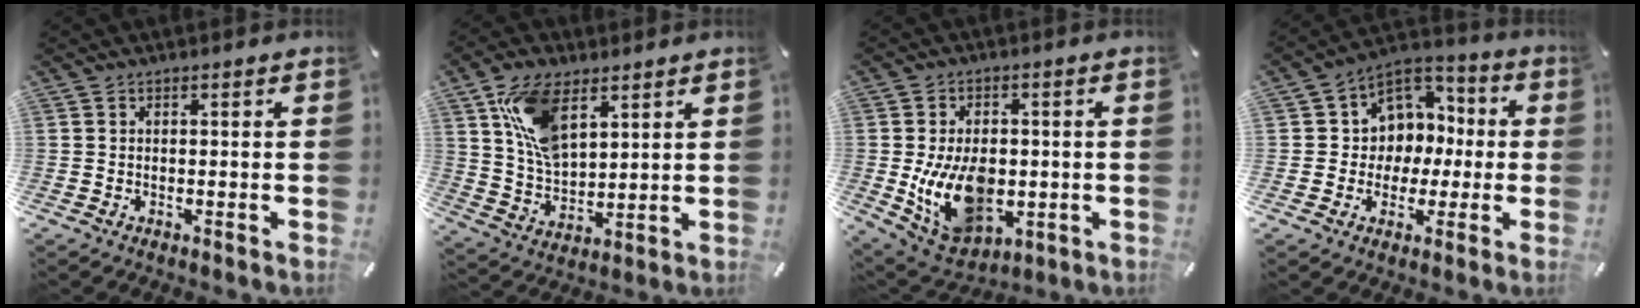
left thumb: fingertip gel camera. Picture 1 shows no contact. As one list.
[{"total": 13.0, "force": [6.6, 7.5, 8.4], "torque": [-0.187, -0.013, 0.122]}, {"total": 14.4, "force": [-1.6, 10.0, 10.3], "torque": [-0.203, -0.004, -0.026]}, {"total": 9.1, "force": [-0.2, 9.0, 1.3], "torque": [-0.019, -0.003, 0.004]}]